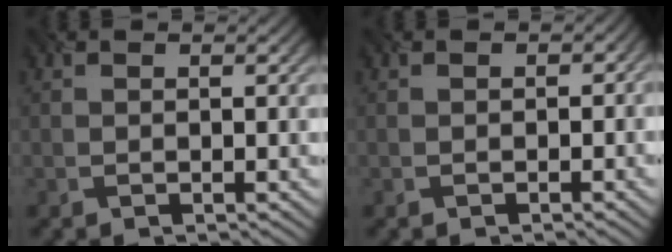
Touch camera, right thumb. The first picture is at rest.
{"total": 1.0, "force": [-0.6, 0.8, 0.2], "torque": [-0.007, 0.006, -0.004]}